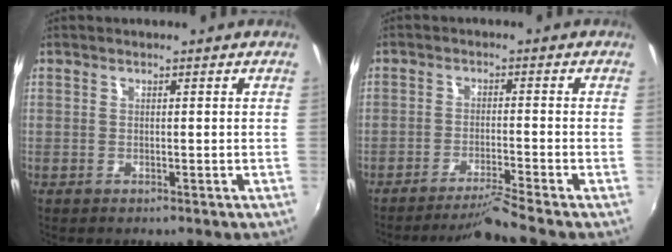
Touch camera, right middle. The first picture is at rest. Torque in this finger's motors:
{"motor_torque": [0.16, -0.61, 0.10, 0.04]}